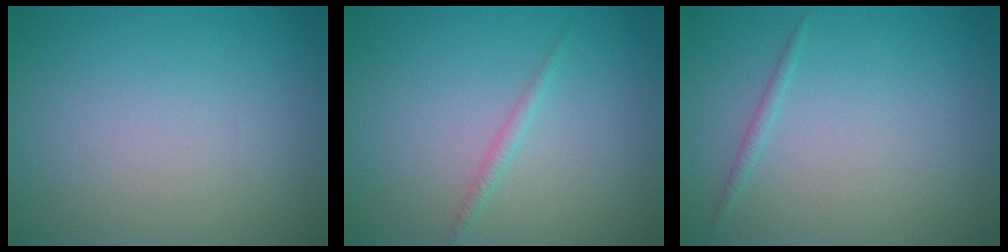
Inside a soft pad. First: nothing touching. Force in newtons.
{"total": 0.9, "press": 0.9, "slide": 0.0}
{"total": 0.7, "press": 0.7, "slide": 0.0}